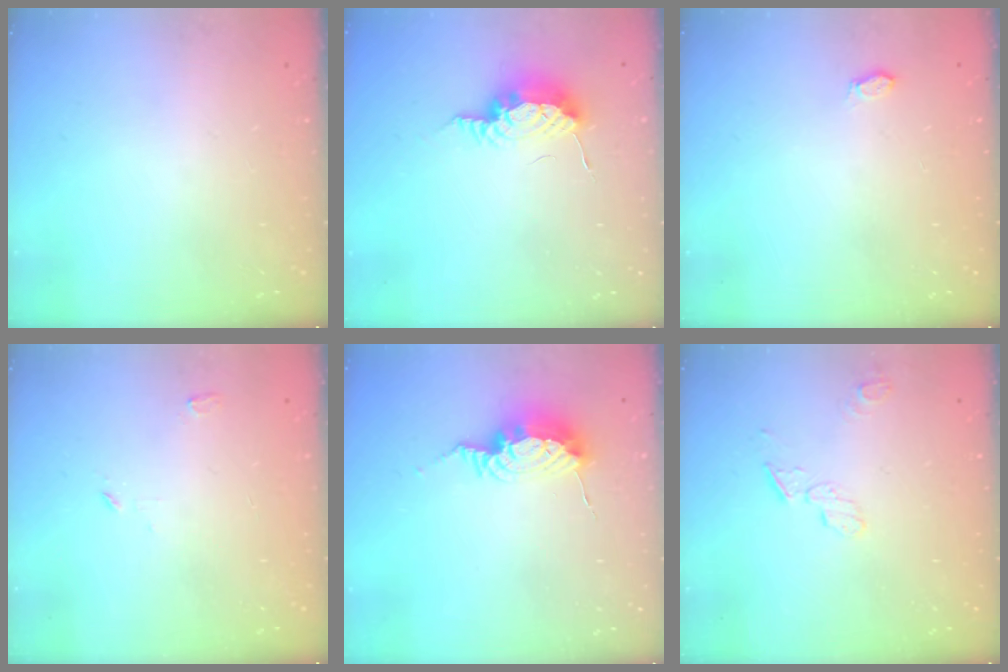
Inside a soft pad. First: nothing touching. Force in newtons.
{"total": 10.5, "press": 9.2, "slide": 5.2}
{"total": 2.9, "press": 2.7, "slide": 1.1}
{"total": 2.8, "press": 2.8, "slide": 0.2}
{"total": 8.6, "press": 8.6, "slide": 0.9}
{"total": 4.9, "press": 4.8, "slide": 0.5}